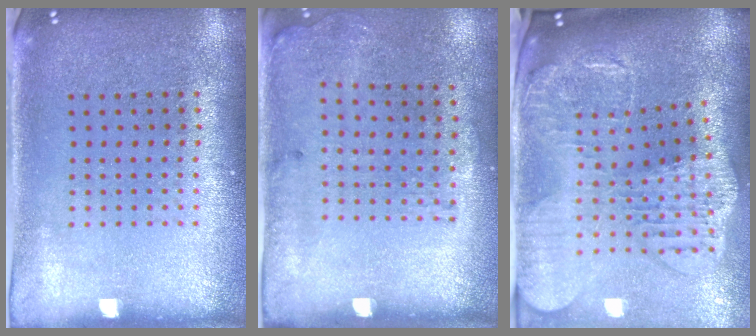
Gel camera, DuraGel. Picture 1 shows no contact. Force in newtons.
{"total": 1.8, "press": 1.2, "slide": 1.3}
{"total": 3.3, "press": 2.6, "slide": 2.0}